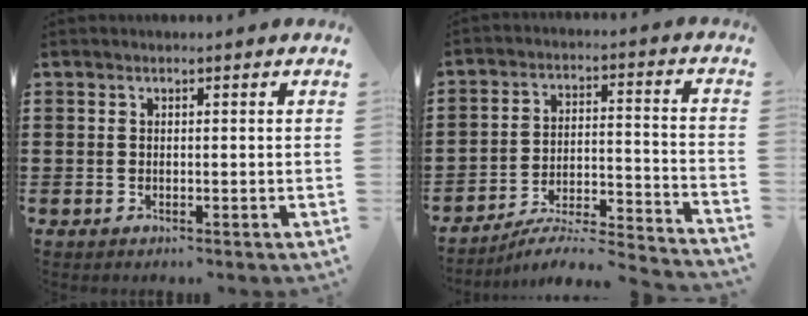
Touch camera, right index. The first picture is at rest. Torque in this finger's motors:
{"motor_torque": [0.20, 0.63, -1.00, -0.21]}